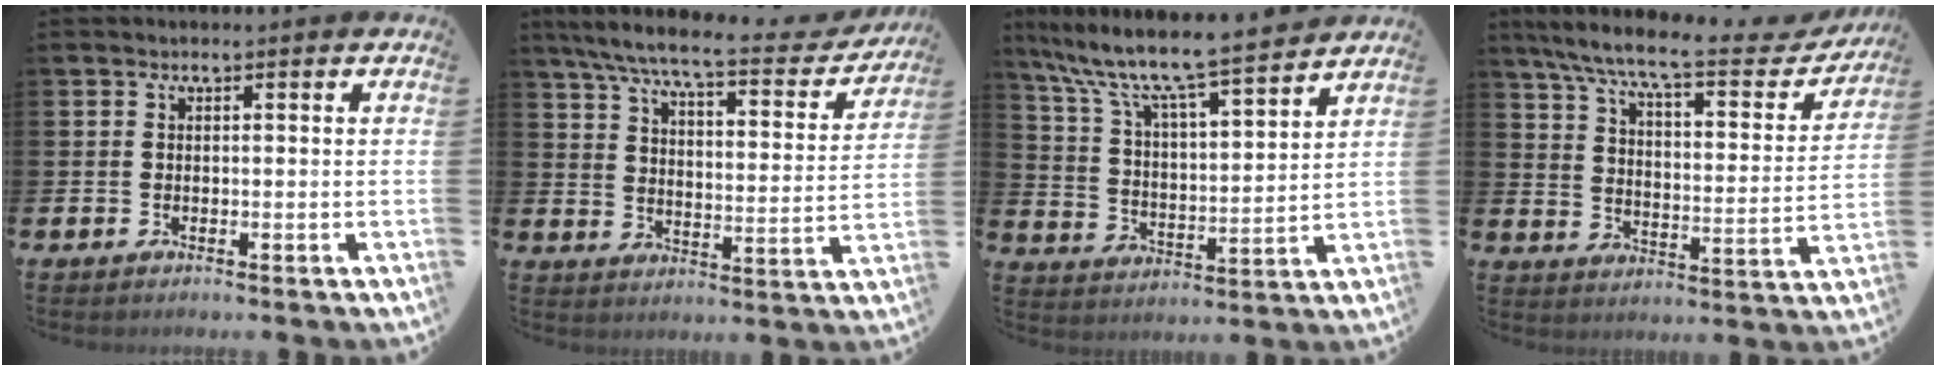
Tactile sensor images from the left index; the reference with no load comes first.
{"total": 8.1, "force": [7.0, 1.2, 3.9], "torque": [-0.095, -0.048, 0.112]}
{"total": 9.5, "force": [8.6, 0.8, 3.9], "torque": [-0.114, -0.061, 0.143]}
{"total": 9.6, "force": [8.1, 1.7, 4.9], "torque": [-0.120, -0.050, 0.130]}